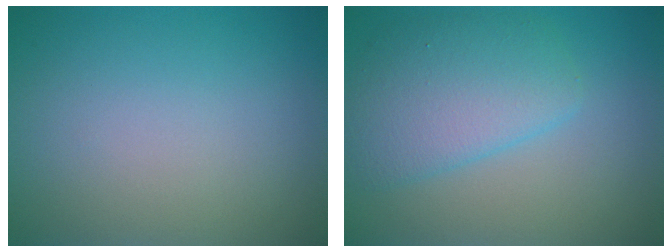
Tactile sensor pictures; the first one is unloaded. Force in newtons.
{"total": 5.0, "press": 5.0, "slide": 0.2}